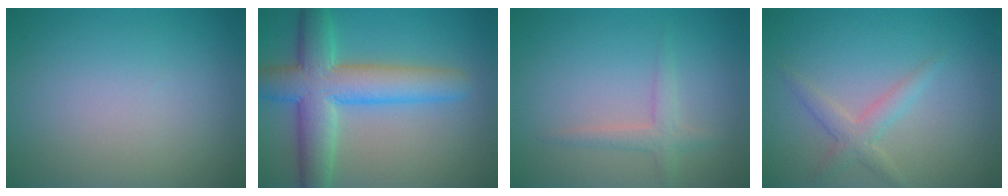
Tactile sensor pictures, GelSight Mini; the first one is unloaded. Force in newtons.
{"total": 8.0, "press": 8.0, "slide": 0.4}
{"total": 1.9, "press": 1.9, "slide": 0.1}
{"total": 2.1, "press": 2.1, "slide": 0.1}